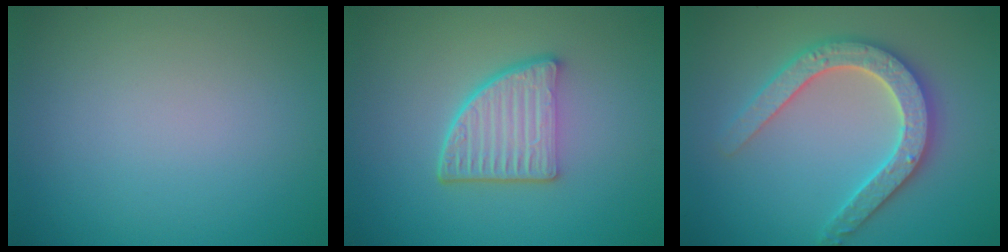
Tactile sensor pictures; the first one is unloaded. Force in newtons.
{"total": 5.2, "press": 3.6, "slide": 3.7}
{"total": 5.3, "press": 5.2, "slide": 0.9}